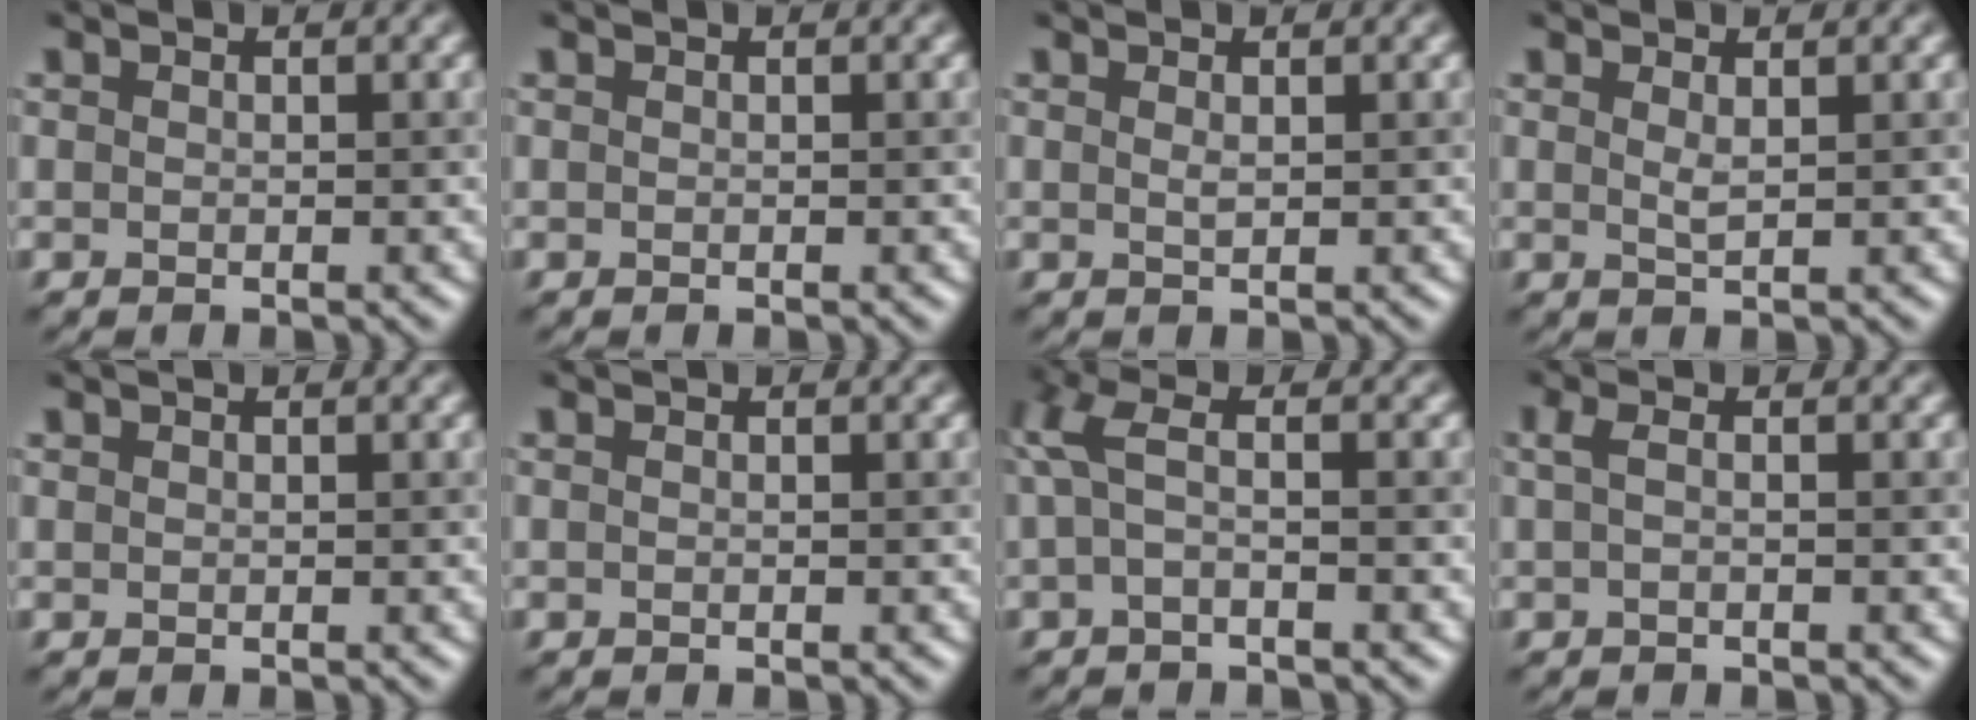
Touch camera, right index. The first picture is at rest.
{"total": 0.0}
{"total": 0.6, "force": [0.3, 0.1, 0.5], "torque": [-0.011, -0.001, 0.005]}
{"total": 0.9, "force": [0.5, 0.2, 0.8], "torque": [-0.017, -0.003, 0.008]}
{"total": 0.0}
{"total": 0.0}
{"total": 3.0, "force": [0.0, 0.7, 2.9], "torque": [-0.071, 0.004, -0.007]}
{"total": 1.3, "force": [0.0, 0.3, 1.2], "torque": [-0.029, 0.001, -0.002]}